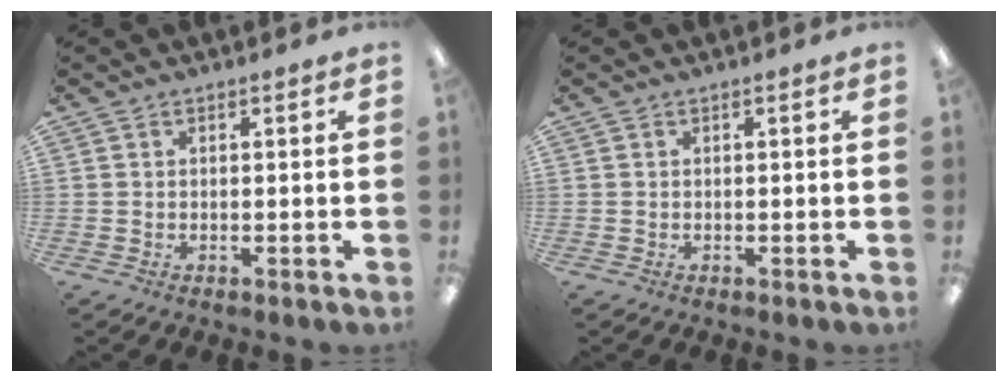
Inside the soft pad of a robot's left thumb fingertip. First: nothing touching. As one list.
[{"total": 0.0}]